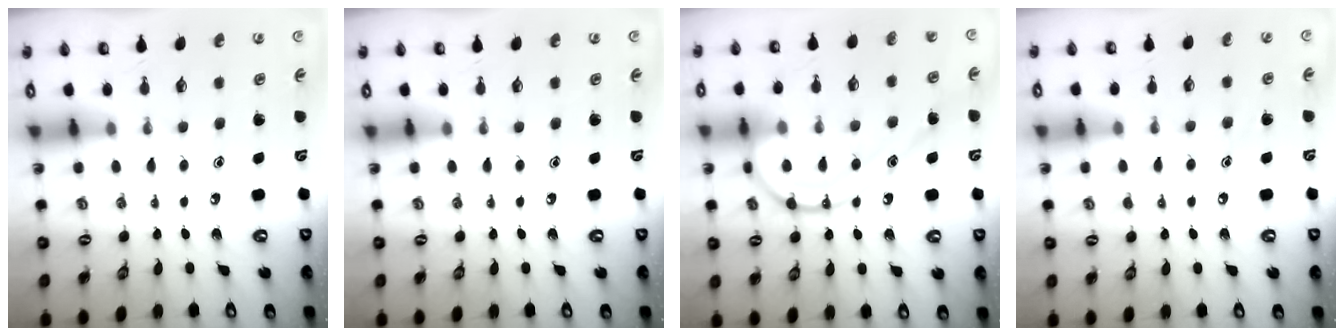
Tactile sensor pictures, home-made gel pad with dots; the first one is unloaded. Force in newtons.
{"total": 0.0}
{"total": 15.7, "press": 15.7, "slide": 1.4}
{"total": 5.1, "press": 5.1, "slide": 0.6}